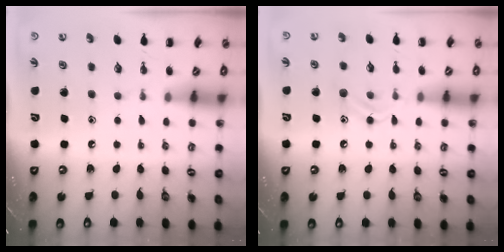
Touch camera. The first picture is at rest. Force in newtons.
{"total": 9.2, "press": 9.2, "slide": 1.2}